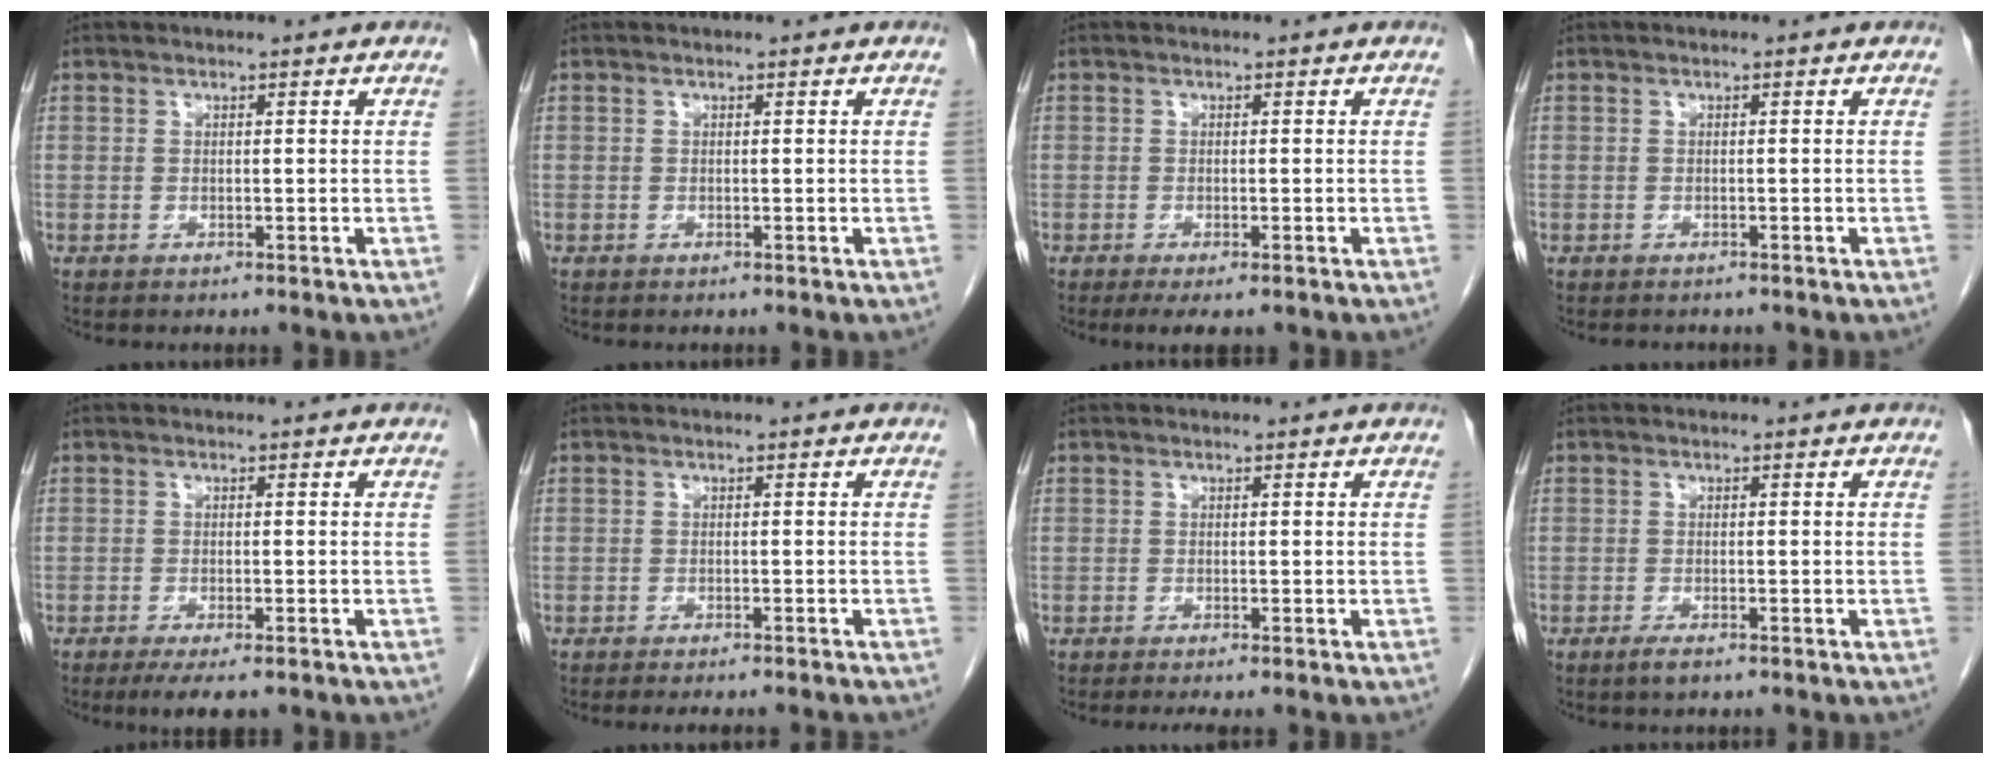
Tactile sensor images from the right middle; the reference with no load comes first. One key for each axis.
{"total": 0.0}
{"total": 3.3, "fx": -2.3, "fy": 0.8, "fz": 2.3, "tx": -0.036, "ty": -0.010, "tz": -0.033}
{"total": 0.9, "fx": -0.9, "fy": 0.2, "fz": 0.0, "tx": -0.007, "ty": -0.004, "tz": -0.013}
{"total": 4.7, "fx": -3.3, "fy": 1.0, "fz": 3.2, "tx": -0.046, "ty": -0.012, "tz": -0.047}
{"total": 5.9, "fx": -5.3, "fy": 0.7, "fz": 2.4, "tx": -0.020, "ty": -0.010, "tz": -0.065}
{"total": 1.5, "fx": -1.2, "fy": -0.2, "fz": 0.9, "tx": -0.015, "ty": -0.005, "tz": -0.017}
{"total": 1.7, "fx": -1.1, "fy": 0.4, "fz": 1.2, "tx": -0.023, "ty": -0.002, "tz": -0.019}